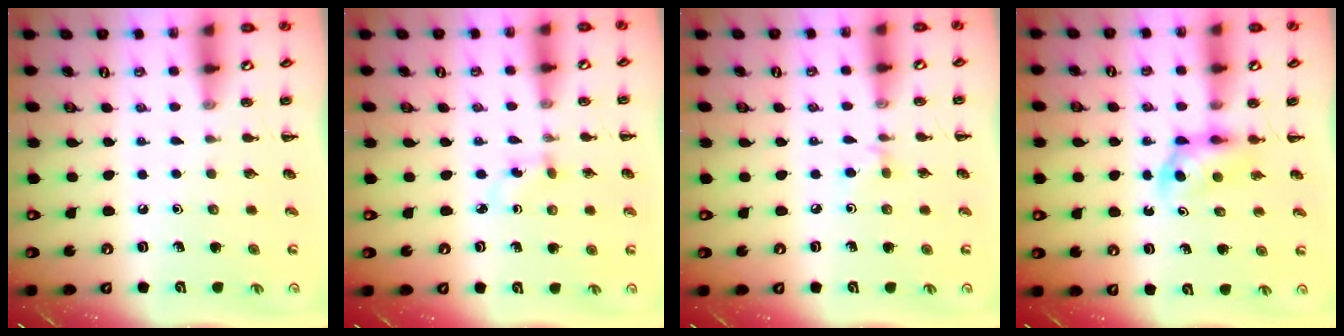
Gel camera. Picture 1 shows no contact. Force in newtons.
{"total": 2.4, "press": 2.2, "slide": 0.9}
{"total": 2.6, "press": 2.4, "slide": 1.0}
{"total": 3.8, "press": 3.7, "slide": 1.0}